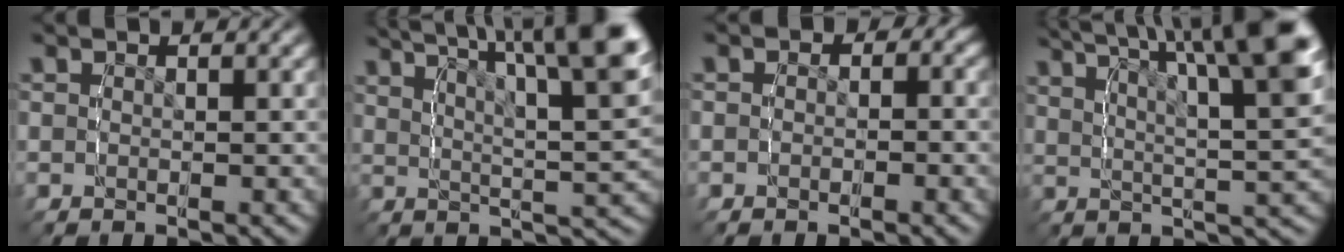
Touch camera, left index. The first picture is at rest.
{"total": 9.5, "force": [4.6, 3.2, 7.7], "torque": [-0.087, 0.002, 0.064]}
{"total": 1.6, "force": [-1.2, 0.4, -1.0], "torque": [0.011, -0.012, -0.023]}
{"total": 9.5, "force": [4.0, 3.5, 7.9], "torque": [-0.091, 0.002, 0.054]}